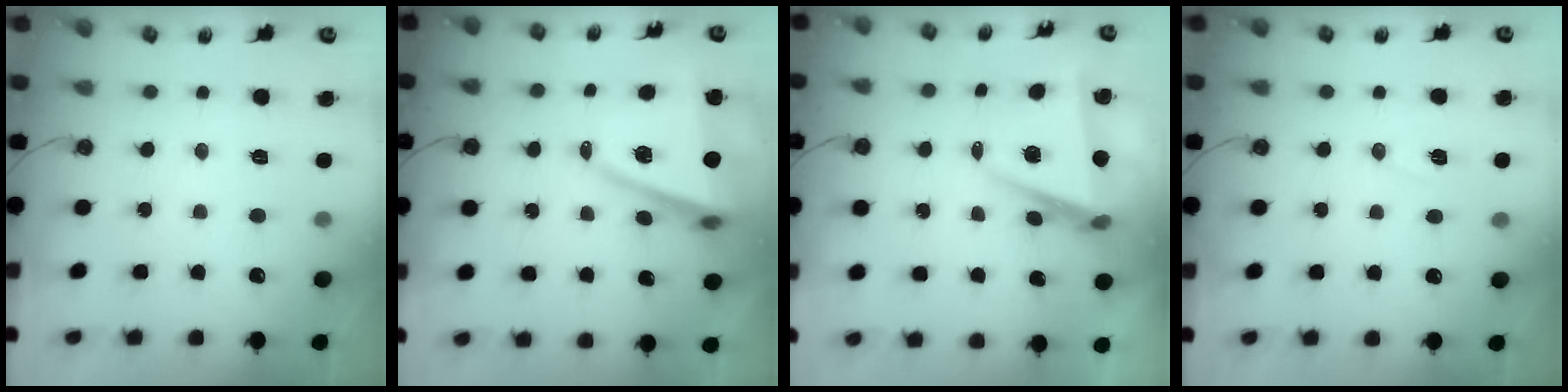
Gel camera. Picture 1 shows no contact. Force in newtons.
{"total": 9.1, "press": 8.0, "slide": 4.4}
{"total": 7.0, "press": 5.4, "slide": 4.4}
{"total": 6.2, "press": 5.1, "slide": 3.5}